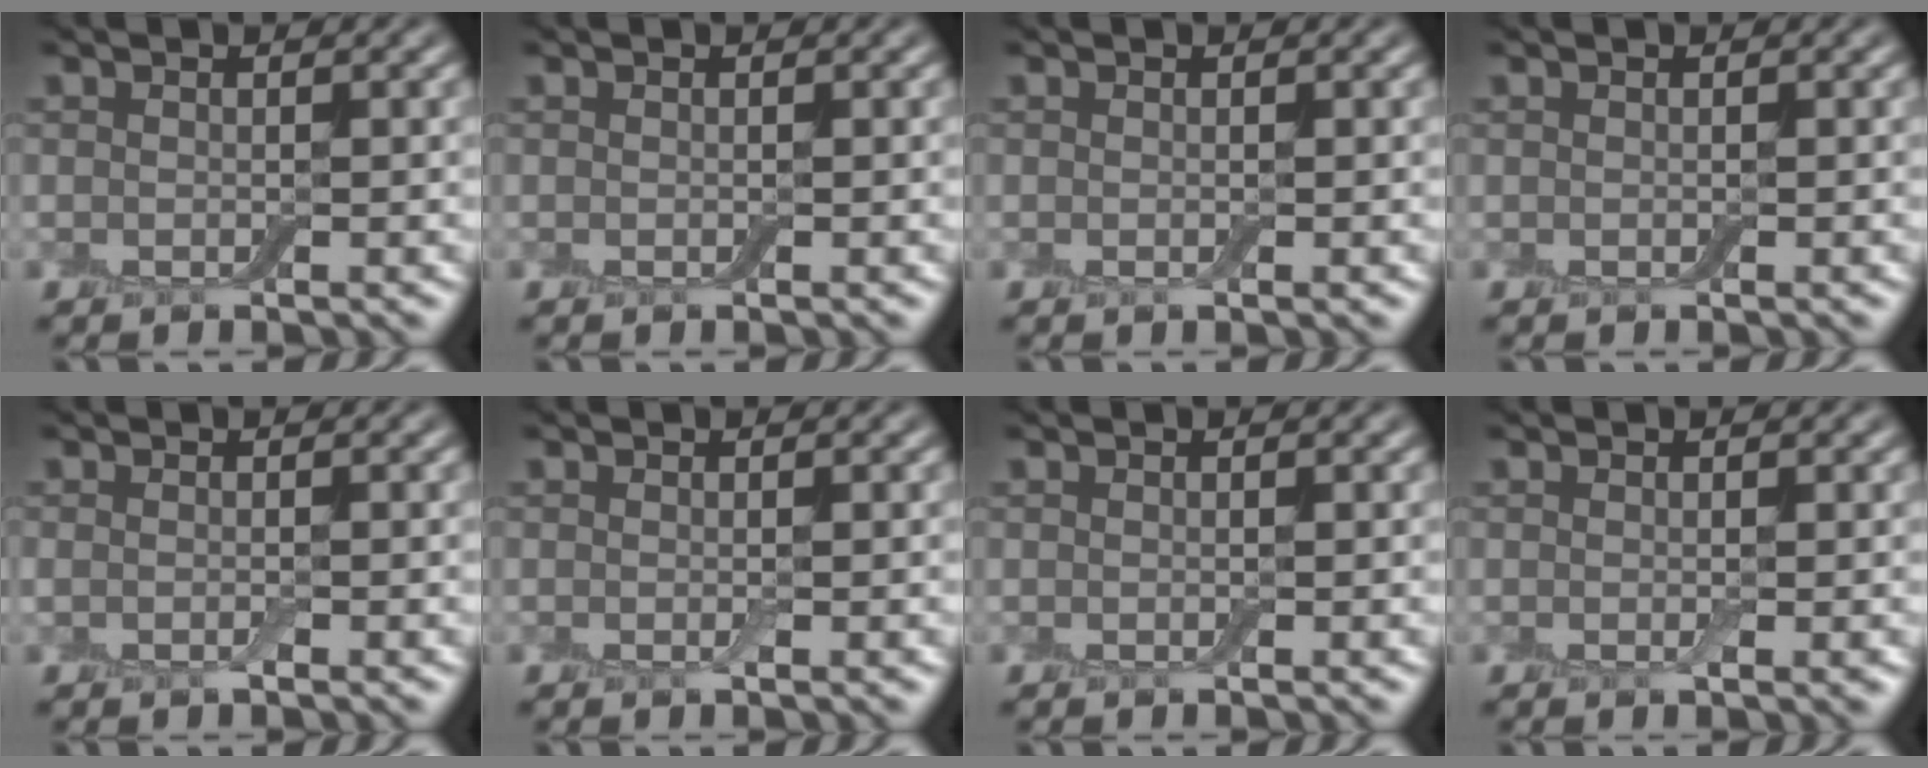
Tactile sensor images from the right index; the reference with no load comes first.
{"total": 0.0}
{"total": 0.0}
{"total": 0.0}
{"total": 0.7, "force": [-0.3, 0.2, 0.6], "torque": [-0.013, -0.002, -0.007]}
{"total": 0.6, "force": [-0.1, 0.0, 0.6], "torque": [-0.010, -0.003, -0.002]}
{"total": 0.0}
{"total": 0.7, "force": [-0.1, 0.0, 0.7], "torque": [-0.011, -0.003, -0.002]}